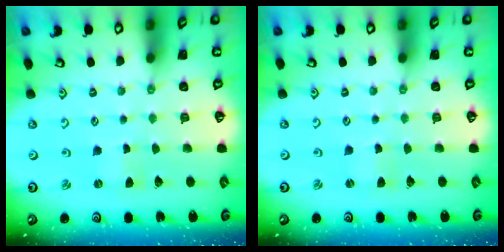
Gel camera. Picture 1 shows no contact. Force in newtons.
{"total": 0.8, "press": 0.8, "slide": 0.2}